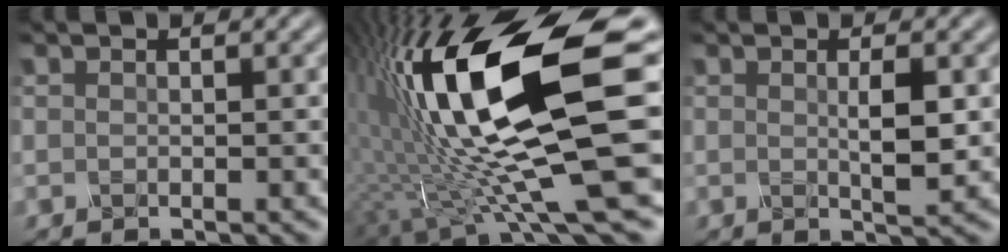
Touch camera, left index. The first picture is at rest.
{"total": 17.1, "force": [2.3, 4.6, 16.3], "torque": [-0.298, -0.010, 0.050]}
{"total": 2.6, "force": [0.3, 0.5, 2.5], "torque": [-0.045, -0.003, 0.005]}